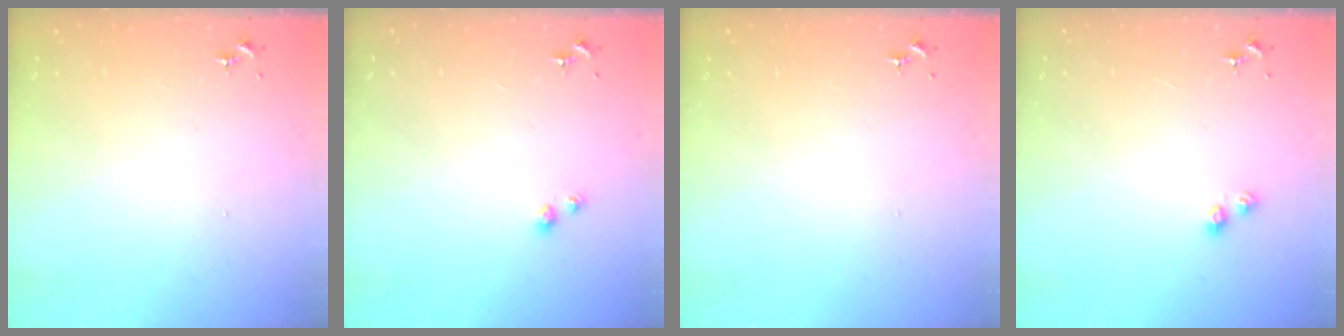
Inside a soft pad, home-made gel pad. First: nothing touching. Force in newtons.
{"total": 3.0, "press": 3.0, "slide": 0.5}
{"total": 0.0}
{"total": 3.4, "press": 3.4, "slide": 0.4}